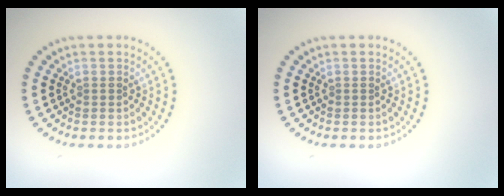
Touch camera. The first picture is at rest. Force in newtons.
{"total": 0.0}